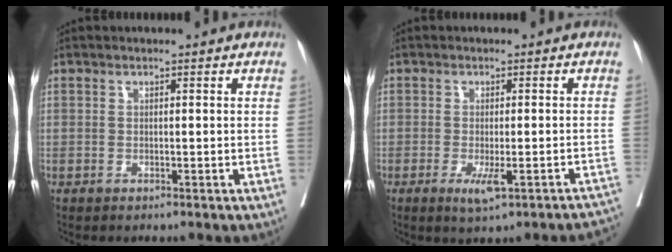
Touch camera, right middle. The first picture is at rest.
{"total": 6.9, "force": [-4.8, 1.2, 4.8], "torque": [-0.044, -0.003, -0.069]}